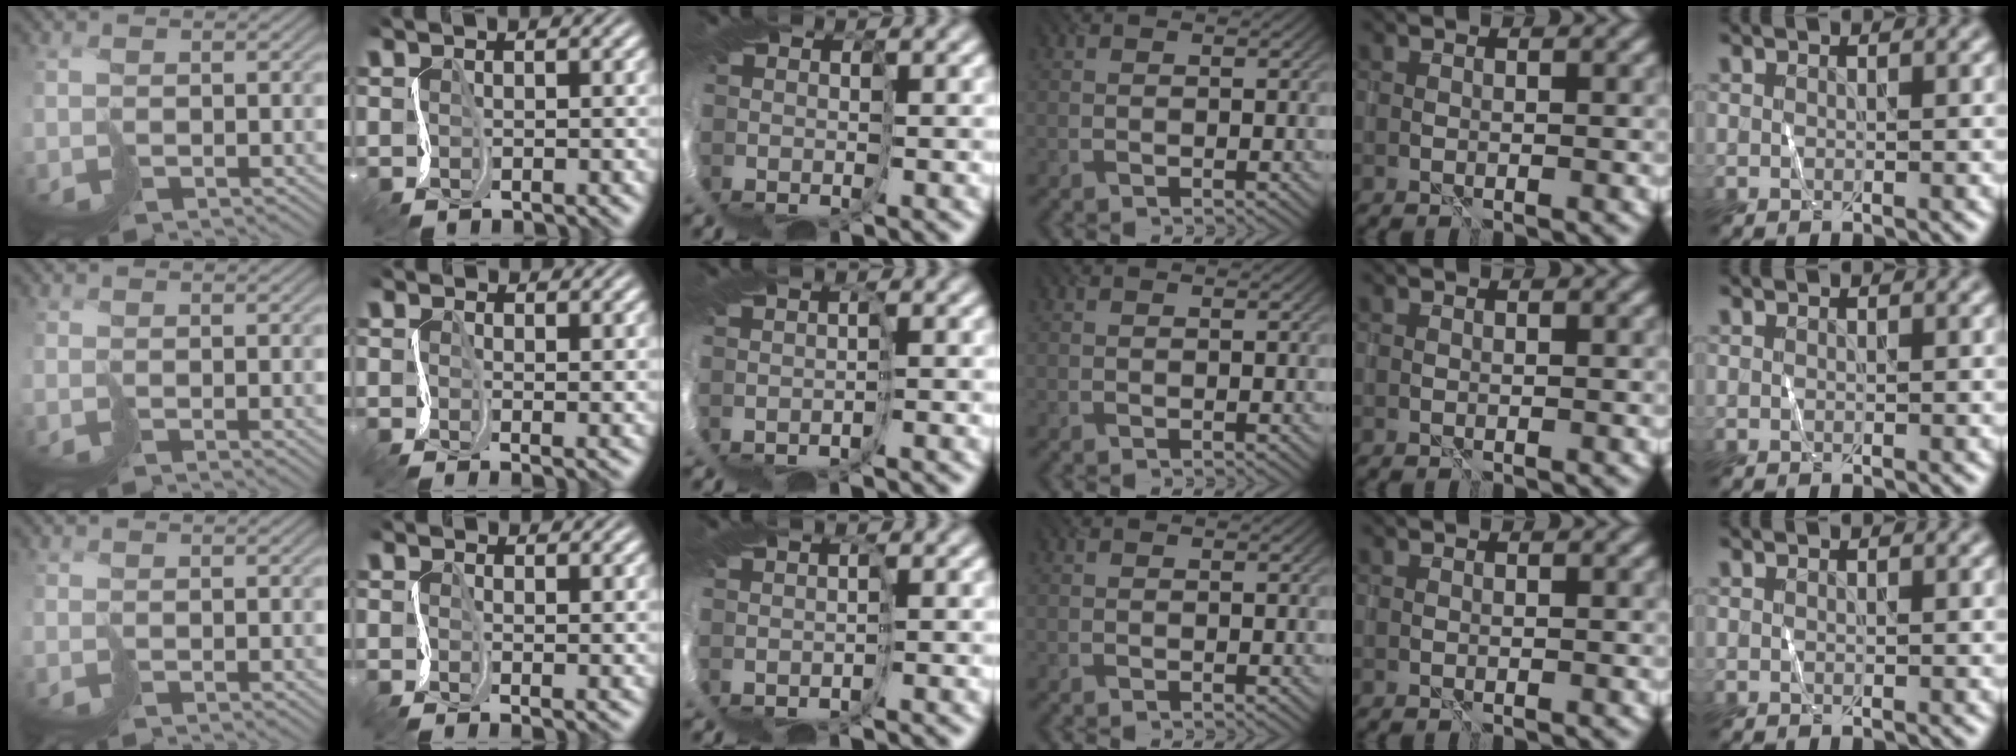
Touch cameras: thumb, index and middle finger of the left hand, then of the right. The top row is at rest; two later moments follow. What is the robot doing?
{"motion": "cut", "object": "tissue"}